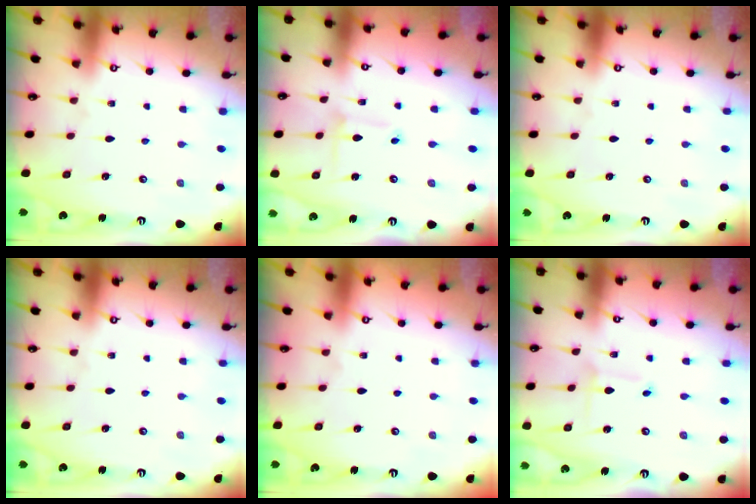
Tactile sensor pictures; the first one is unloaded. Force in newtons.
{"total": 3.4, "press": 3.4, "slide": 0.4}
{"total": 0.0}
{"total": 0.0}
{"total": 0.0}
{"total": 2.4, "press": 2.4, "slide": 0.1}